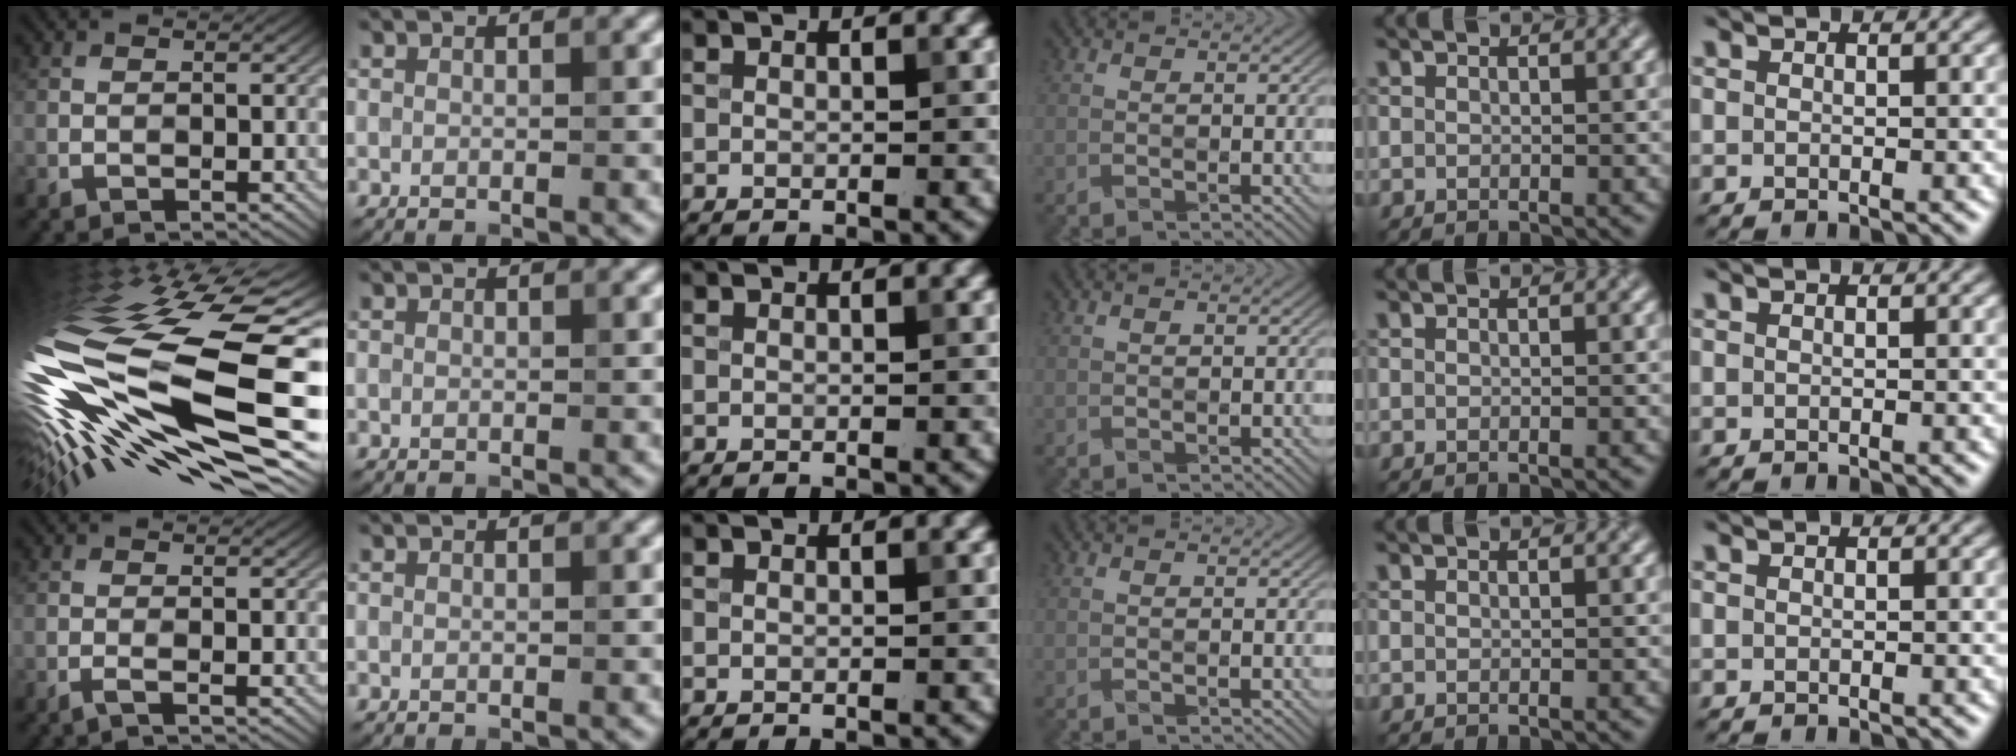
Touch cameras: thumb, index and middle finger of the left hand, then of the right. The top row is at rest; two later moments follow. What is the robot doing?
{"motion": "wrap", "object": "bandana"}